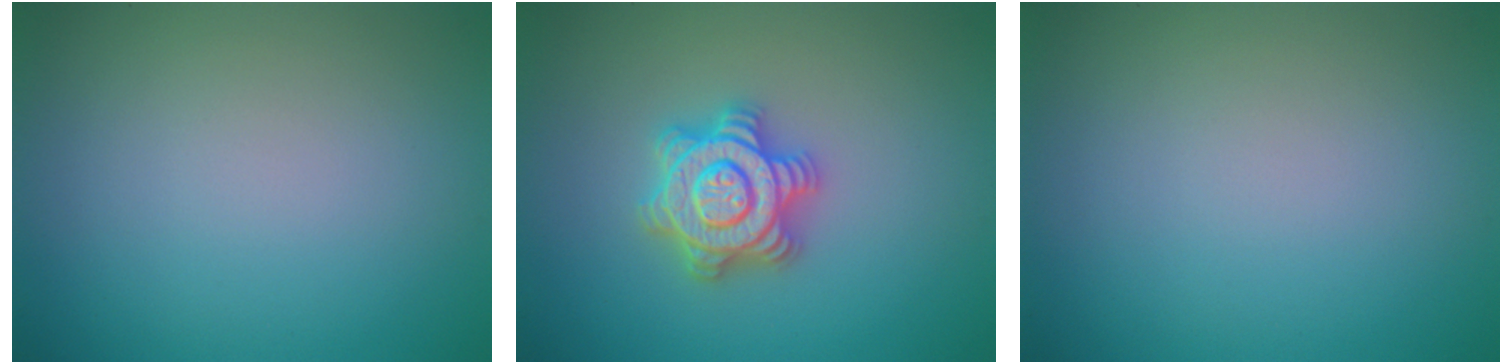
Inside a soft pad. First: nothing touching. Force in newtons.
{"total": 4.9, "press": 4.8, "slide": 0.8}
{"total": 0.0}